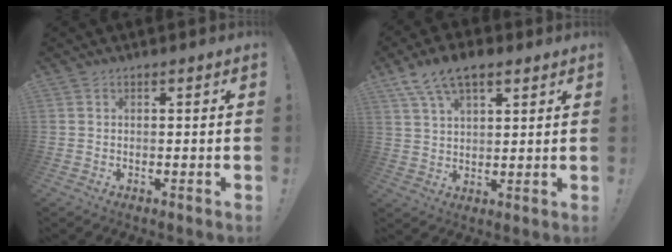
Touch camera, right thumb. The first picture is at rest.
{"total": 9.9, "force": [6.0, 4.6, 6.3], "torque": [-0.111, -0.018, 0.115]}